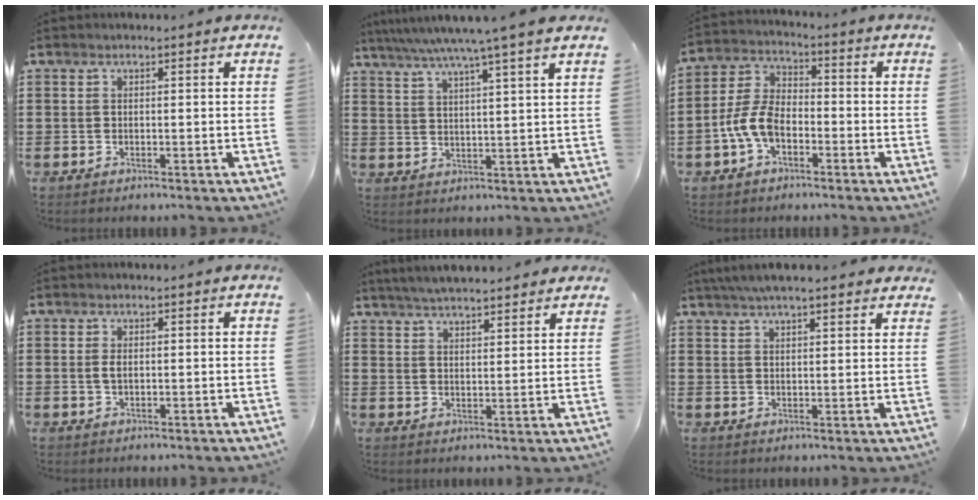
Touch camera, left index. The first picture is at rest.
{"total": 6.7, "force": [5.3, -1.1, 3.9], "torque": [-0.091, -0.023, 0.089]}
{"total": 6.7, "force": [-3.0, 3.8, 4.6], "torque": [-0.129, 0.001, -0.069]}
{"total": 1.6, "force": [0.1, 0.8, 1.4], "torque": [-0.036, 0.001, -0.003]}
{"total": 4.4, "force": [4.2, 0.0, 1.1], "torque": [-0.034, -0.011, 0.076]}
{"total": 5.0, "force": [4.4, 0.5, 2.4], "torque": [-0.056, -0.002, 0.080]}